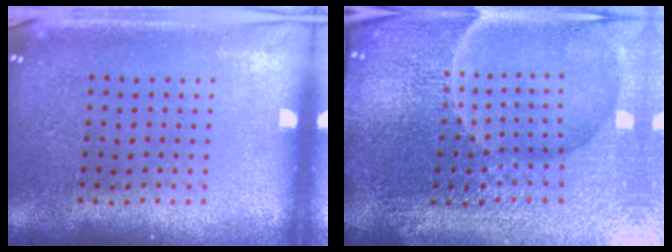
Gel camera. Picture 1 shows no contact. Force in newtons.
{"total": 7.3, "press": 6.5, "slide": 3.3}